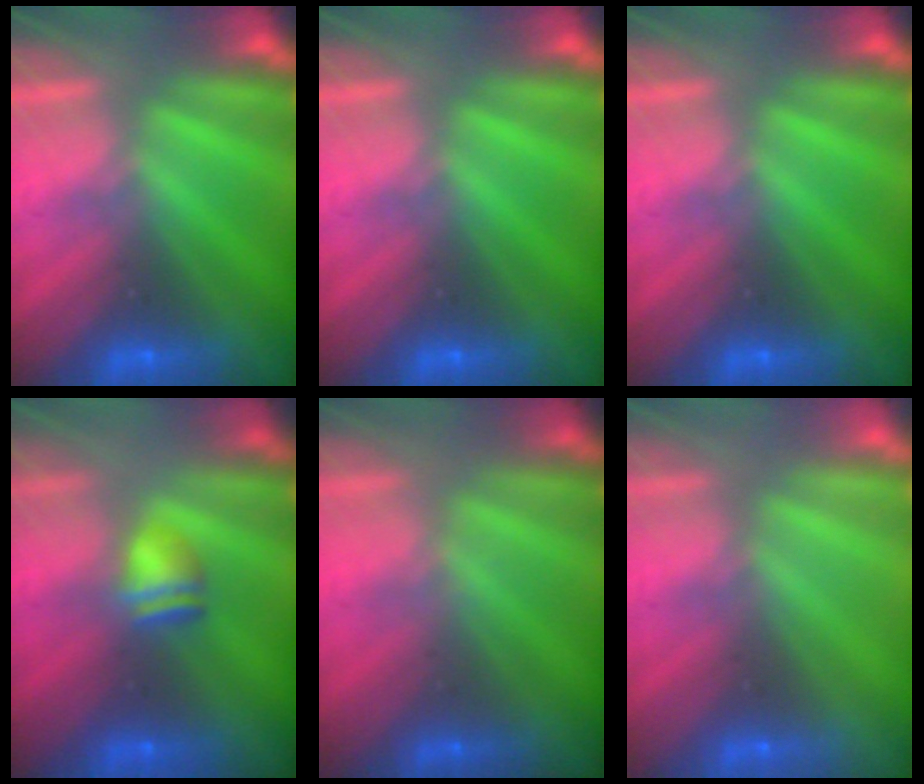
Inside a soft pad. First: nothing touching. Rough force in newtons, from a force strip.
{"total": 0.0}
{"total": 0.0}
{"total": 2.4}
{"total": 1.5}
{"total": 2.9}